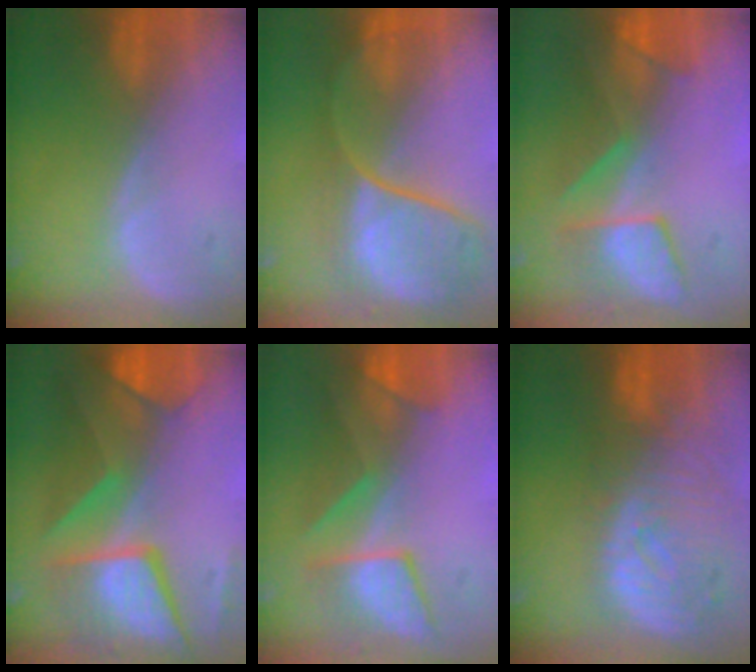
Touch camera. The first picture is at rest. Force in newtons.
{"total": 9.6, "press": 9.0, "slide": 3.3}
{"total": 8.0, "press": 7.5, "slide": 2.5}
{"total": 11.9, "press": 11.8, "slide": 1.1}
{"total": 7.6, "press": 7.5, "slide": 1.1}
{"total": 11.2, "press": 9.8, "slide": 5.4}